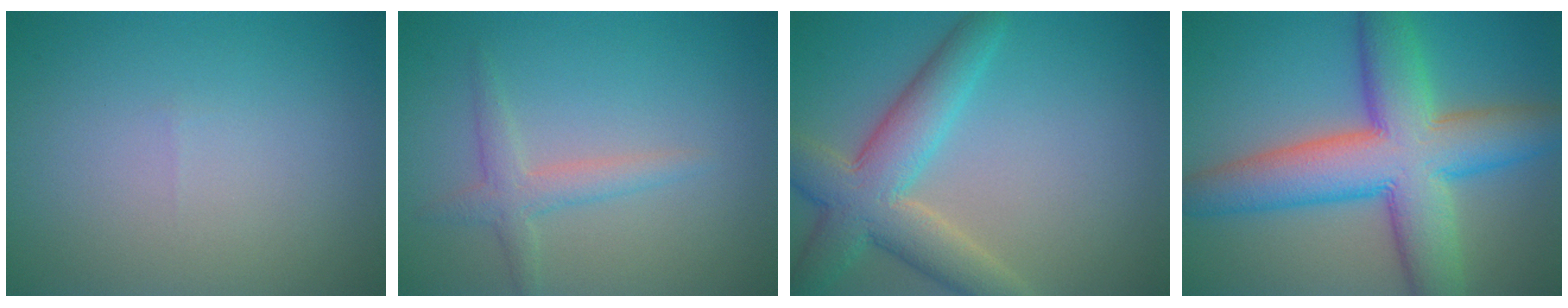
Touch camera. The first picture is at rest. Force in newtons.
{"total": 2.2, "press": 2.2, "slide": 0.1}
{"total": 6.6, "press": 6.6, "slide": 0.3}
{"total": 11.2, "press": 11.2, "slide": 0.7}